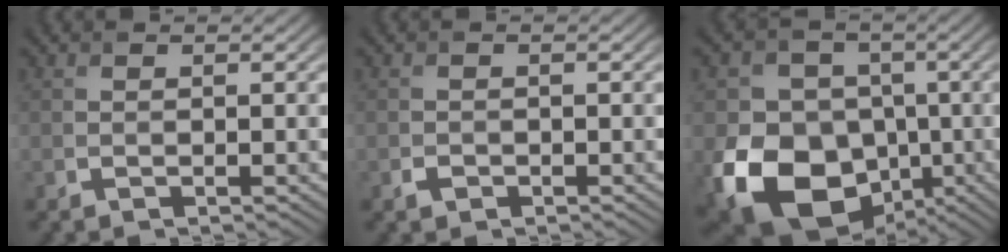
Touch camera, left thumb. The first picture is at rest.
{"total": 1.0, "force": [-0.6, 0.7, 0.4], "torque": [-0.007, -0.004, -0.012]}
{"total": 16.8, "force": [-5.4, 13.4, 8.5], "torque": [-0.173, -0.042, -0.115]}